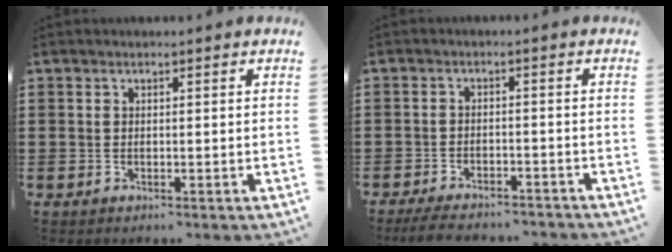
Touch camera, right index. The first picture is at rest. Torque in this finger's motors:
{"motor_torque": [-0.33, 0.36, 0.15, 0.05]}